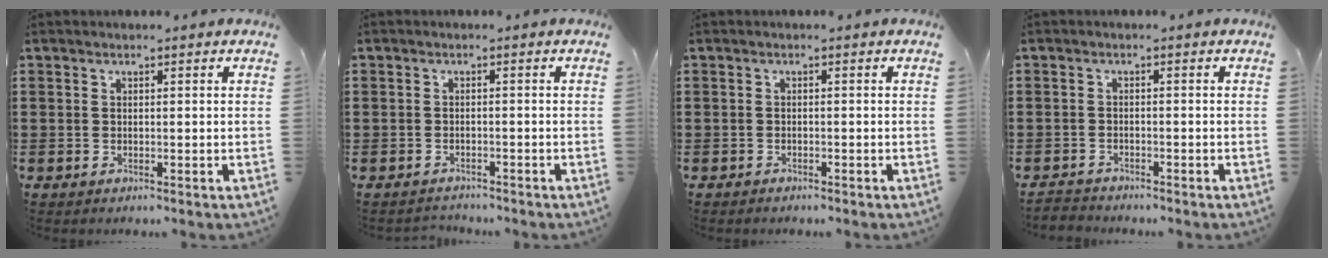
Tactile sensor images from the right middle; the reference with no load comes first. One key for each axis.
{"total": 1.6, "fx": -1.5, "fy": 0.5, "fz": -0.3, "tx": 0.000, "ty": 0.001, "tz": -0.035}
{"total": 0.9, "fx": -0.9, "fy": 0.2, "fz": -0.1, "tx": -0.002, "ty": 0.000, "tz": -0.019}
{"total": 1.8, "fx": -1.7, "fy": 0.3, "fz": -0.2, "tx": -0.004, "ty": -0.002, "tz": -0.038}